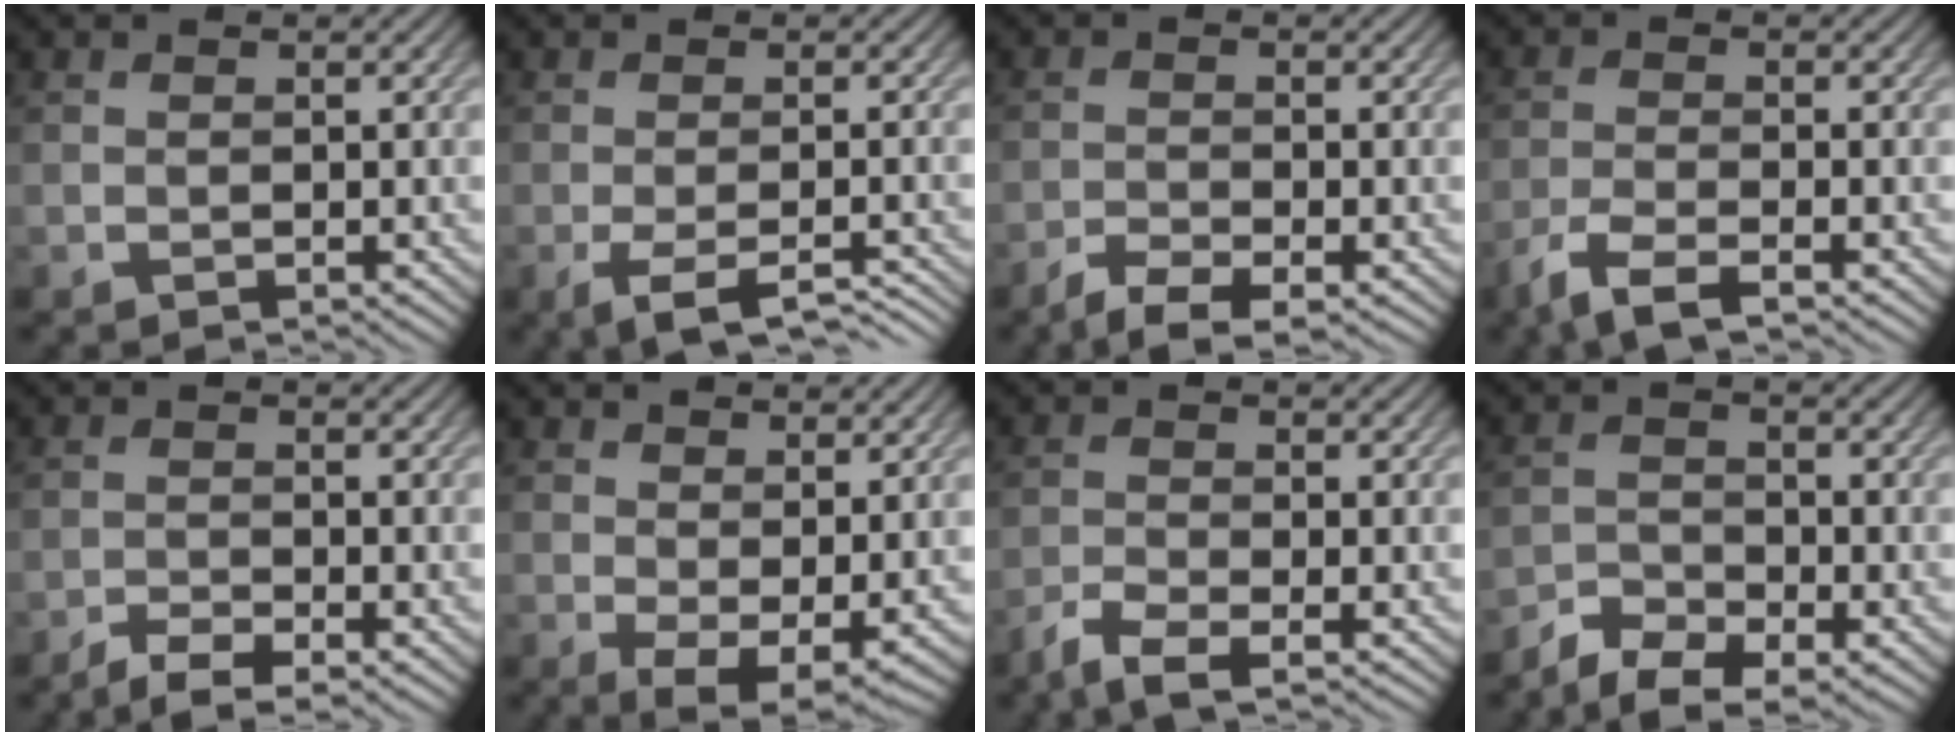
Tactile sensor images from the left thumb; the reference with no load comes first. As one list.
[{"total": 5.6, "force": [-3.0, 1.6, 4.4], "torque": [-0.073, -0.008, -0.047]}, {"total": 3.8, "force": [-2.9, 0.7, 2.3], "torque": [-0.049, -0.006, -0.056]}, {"total": 4.5, "force": [-3.2, 0.9, 3.1], "torque": [-0.065, -0.008, -0.071]}, {"total": 3.5, "force": [-2.6, 0.7, 2.2], "torque": [-0.044, -0.003, -0.048]}, {"total": 4.8, "force": [0.8, 2.3, 4.1], "torque": [-0.076, -0.015, 0.021]}, {"total": 3.8, "force": [-2.7, 0.8, 2.6], "torque": [-0.058, -0.009, -0.059]}, {"total": 5.8, "force": [-4.5, 2.2, 2.9], "torque": [-0.052, -0.007, -0.086]}]